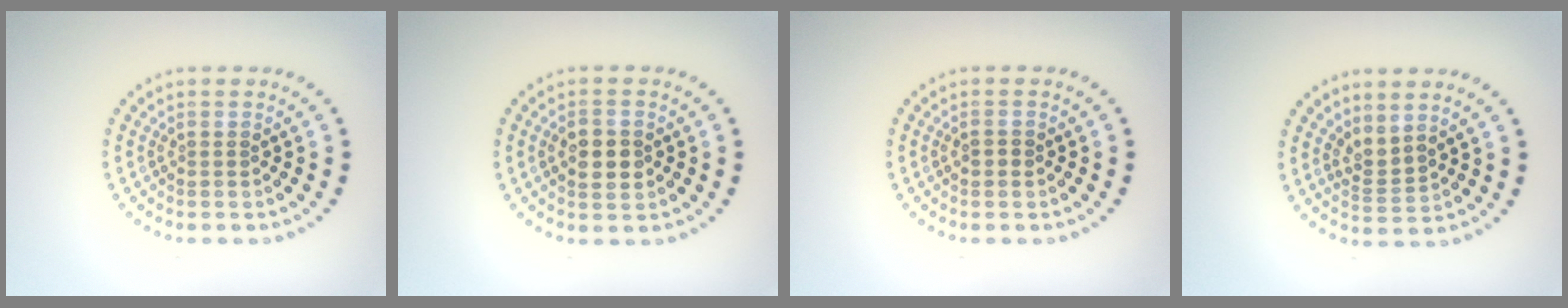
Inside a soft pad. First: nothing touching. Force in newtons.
{"total": 2.9, "press": 2.9, "slide": 0.1}
{"total": 1.0, "press": 0.9, "slide": 0.2}
{"total": 2.1, "press": 1.4, "slide": 1.6}